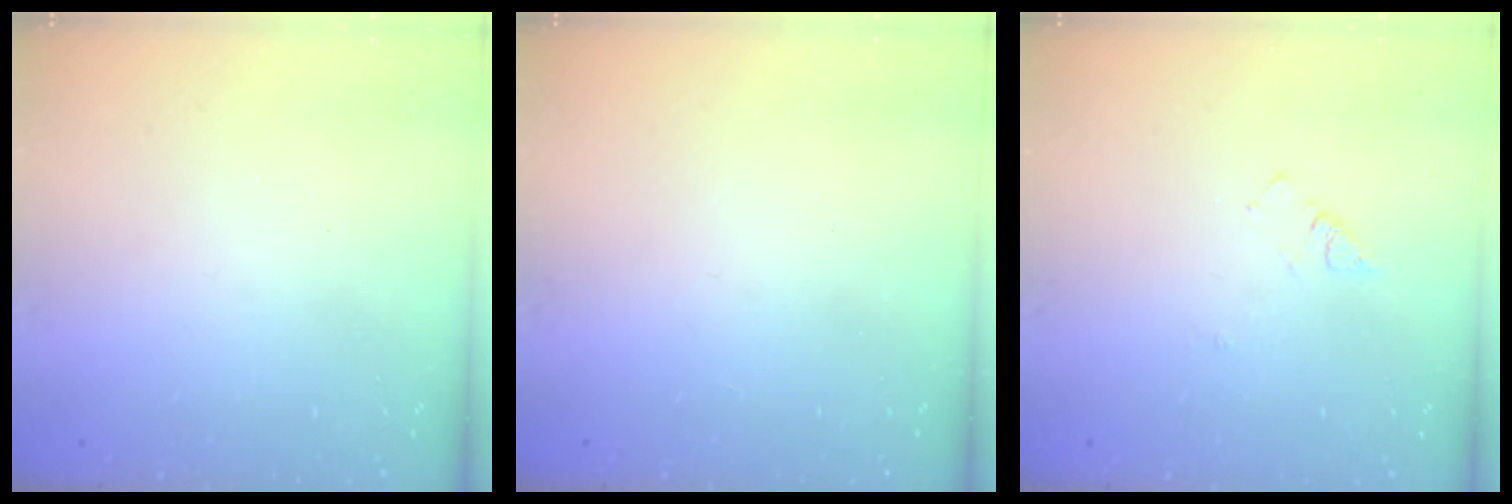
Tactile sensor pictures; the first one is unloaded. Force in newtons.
{"total": 3.4, "press": 3.3, "slide": 0.5}
{"total": 3.1, "press": 3.1, "slide": 0.5}